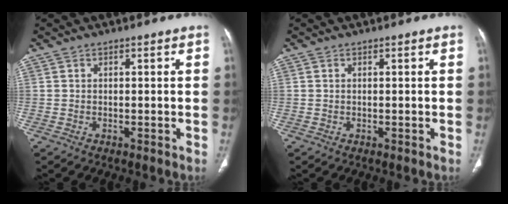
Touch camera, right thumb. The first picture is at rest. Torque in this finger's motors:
{"motor_torque": [-0.09, 0.25, -0.04, 0.10, -0.04]}